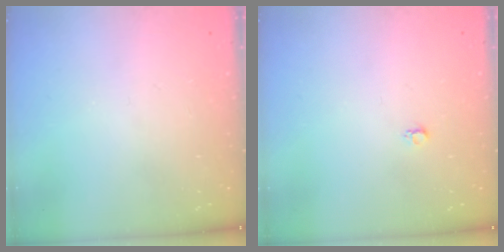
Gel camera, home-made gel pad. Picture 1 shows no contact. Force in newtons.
{"total": 2.6, "press": 2.6, "slide": 0.4}